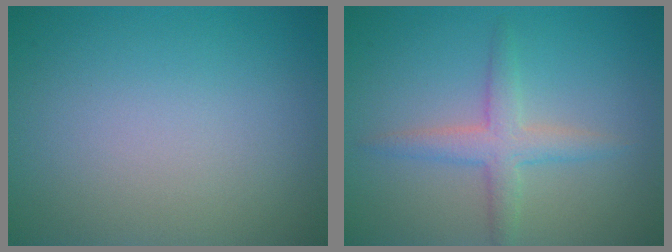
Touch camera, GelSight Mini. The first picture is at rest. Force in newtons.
{"total": 2.9, "press": 2.9, "slide": 0.1}